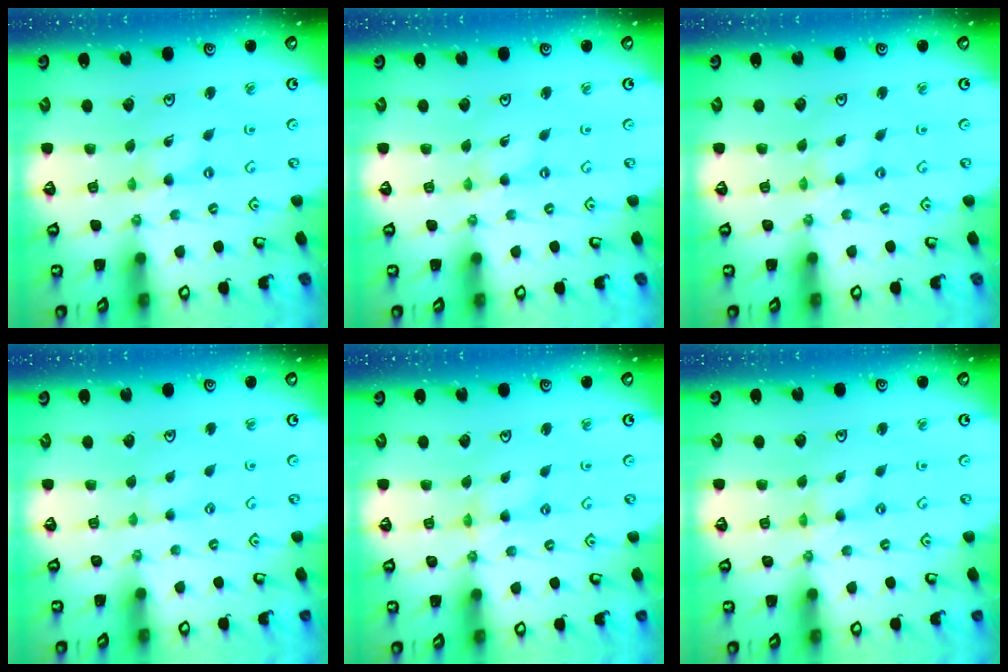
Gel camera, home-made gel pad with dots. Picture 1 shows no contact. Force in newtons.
{"total": 0.0}
{"total": 0.0}
{"total": 1.3, "press": 1.2, "slide": 0.3}
{"total": 3.4, "press": 3.4, "slide": 0.4}
{"total": 0.0}